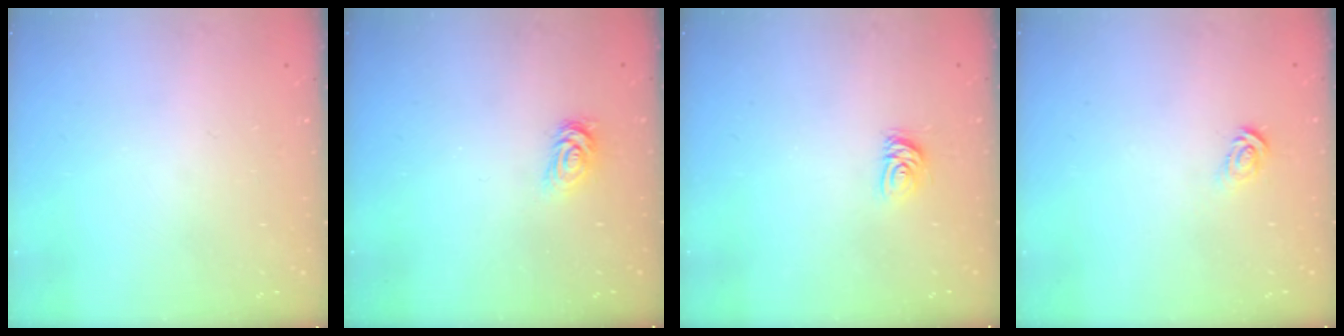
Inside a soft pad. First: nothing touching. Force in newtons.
{"total": 2.7, "press": 2.7, "slide": 0.4}
{"total": 3.8, "press": 3.7, "slide": 0.5}
{"total": 3.1, "press": 3.1, "slide": 0.2}